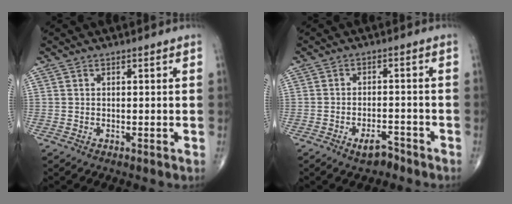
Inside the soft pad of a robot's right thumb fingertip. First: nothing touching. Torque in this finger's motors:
{"motor_torque": [-0.06, 0.22, -0.09, 0.10, 0.10]}